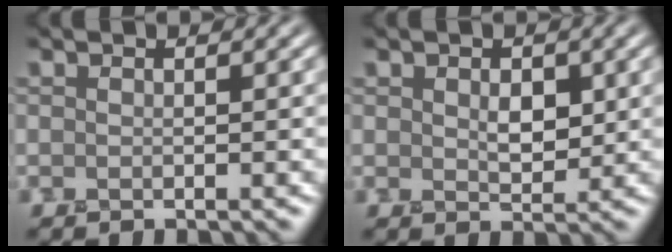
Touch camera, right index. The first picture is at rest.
{"total": 1.6, "force": [0.6, 1.1, 1.0], "torque": [-0.021, 0.005, 0.017]}